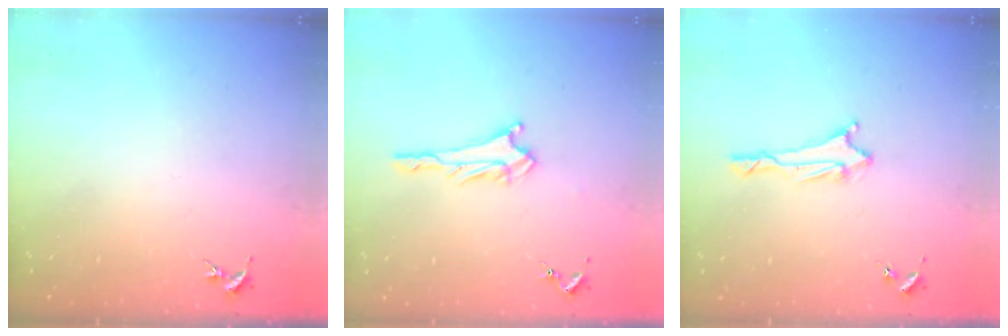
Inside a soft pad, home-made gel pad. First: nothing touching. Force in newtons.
{"total": 2.6, "press": 2.6, "slide": 0.3}
{"total": 1.9, "press": 1.9, "slide": 0.5}